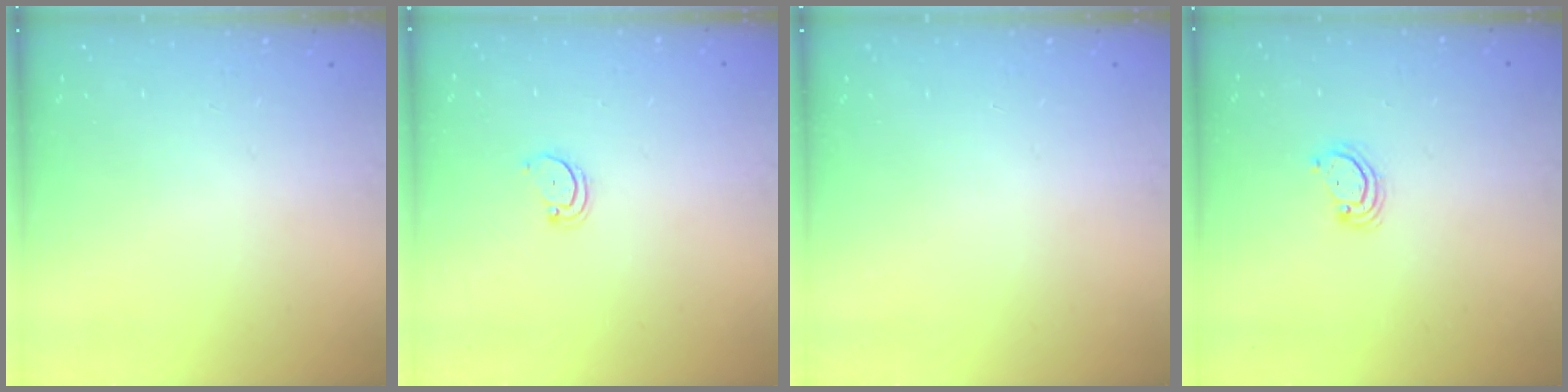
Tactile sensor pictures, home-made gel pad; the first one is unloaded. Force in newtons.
{"total": 2.7, "press": 2.7, "slide": 0.3}
{"total": 0.0}
{"total": 4.2, "press": 4.2, "slide": 0.4}